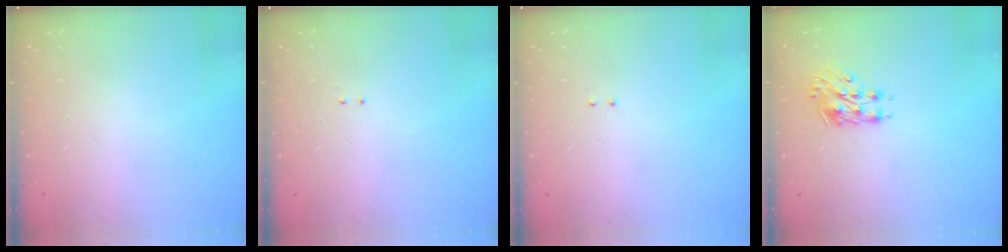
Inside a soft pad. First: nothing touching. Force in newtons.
{"total": 2.0, "press": 2.0, "slide": 0.4}
{"total": 2.1, "press": 2.0, "slide": 0.6}
{"total": 9.4, "press": 9.4, "slide": 0.9}